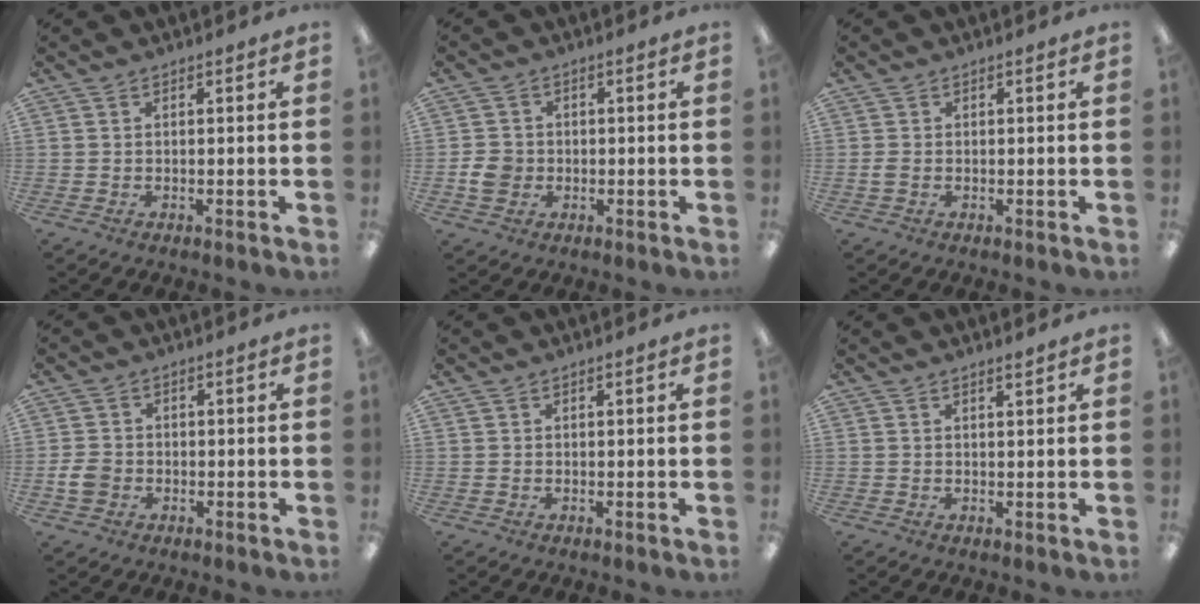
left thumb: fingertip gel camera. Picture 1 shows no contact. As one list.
[{"total": 4.7, "force": [-0.8, 4.1, 2.2], "torque": [-0.043, 0.007, -0.013]}, {"total": 1.7, "force": [-0.2, 1.1, 1.3], "torque": [-0.030, 0.001, -0.007]}, {"total": 4.4, "force": [-1.0, 3.6, 2.3], "torque": [-0.052, 0.004, -0.020]}, {"total": 0.6, "force": [0.2, 0.4, 0.3], "torque": [-0.006, 0.002, 0.004]}, {"total": 1.3, "force": [1.2, 0.1, 0.6], "torque": [-0.012, -0.001, 0.021]}]